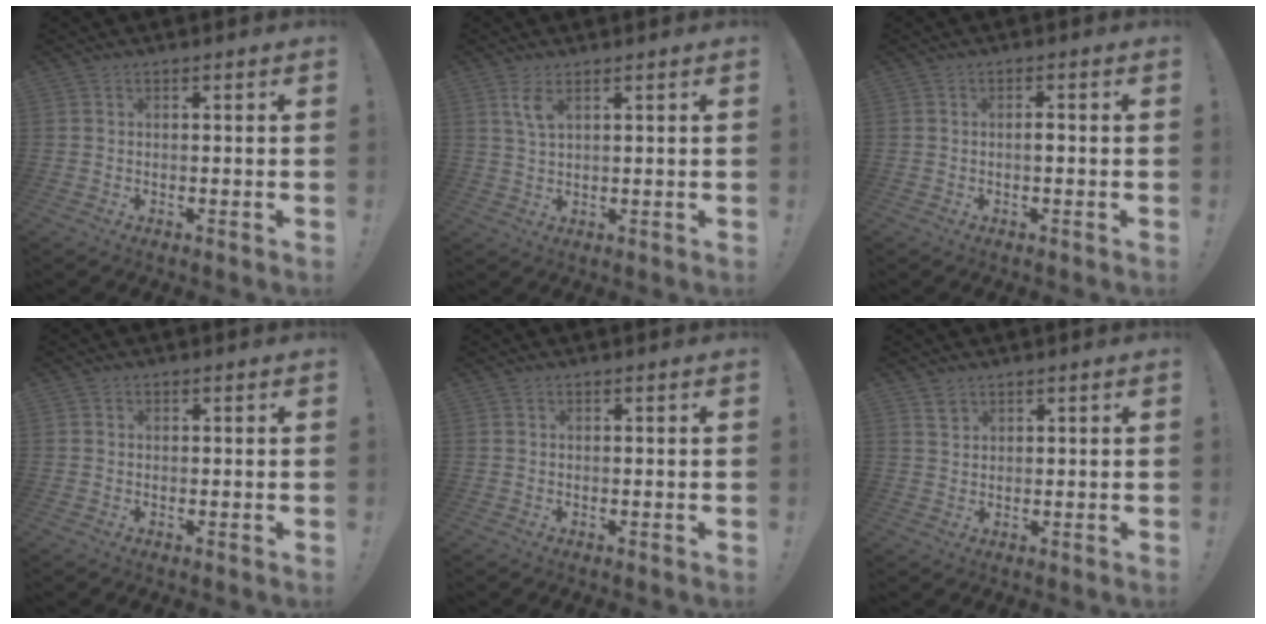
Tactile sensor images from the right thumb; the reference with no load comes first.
{"total": 4.3, "force": [2.2, 1.4, 3.4], "torque": [-0.055, -0.010, 0.037]}
{"total": 1.6, "force": [-0.5, 0.4, 1.5], "torque": [-0.022, 0.002, -0.012]}
{"total": 0.5, "force": [0.1, 0.5, -0.1], "torque": [0.008, -0.002, 0.001]}
{"total": 0.0}
{"total": 2.9, "force": [2.0, 1.9, 0.7], "torque": [0.005, -0.016, 0.035]}